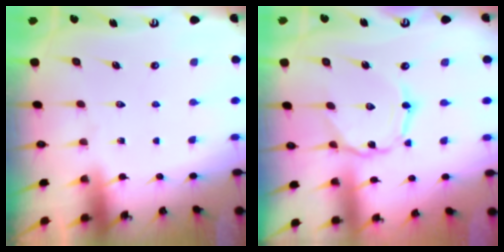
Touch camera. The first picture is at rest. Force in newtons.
{"total": 1.7, "press": 1.7, "slide": 0.3}